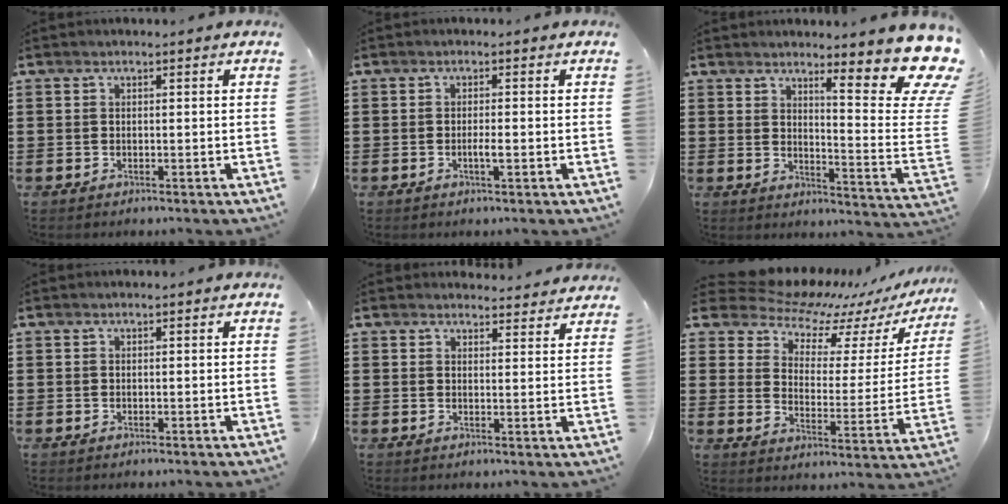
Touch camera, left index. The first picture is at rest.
{"total": 1.7, "force": [-0.5, 0.2, 1.6], "torque": [-0.029, -0.001, -0.008]}
{"total": 11.6, "force": [7.6, 1.8, 8.5], "torque": [-0.127, -0.070, 0.123]}
{"total": 0.0}
{"total": 2.7, "force": [2.7, 0.3, 0.2], "torque": [-0.003, -0.012, 0.050]}
{"total": 9.6, "force": [8.6, 3.3, 2.8], "torque": [-0.080, -0.064, 0.145]}